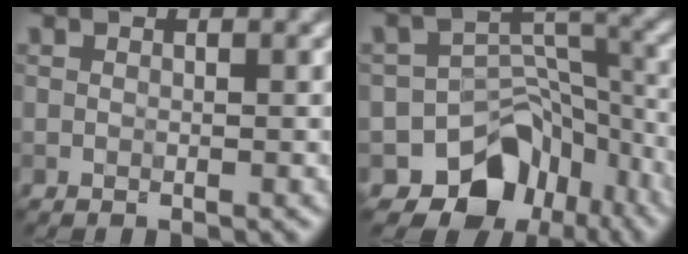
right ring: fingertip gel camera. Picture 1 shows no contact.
{"total": 9.0, "force": [-6.0, 6.0, 3.0], "torque": [-0.020, -0.002, -0.088]}